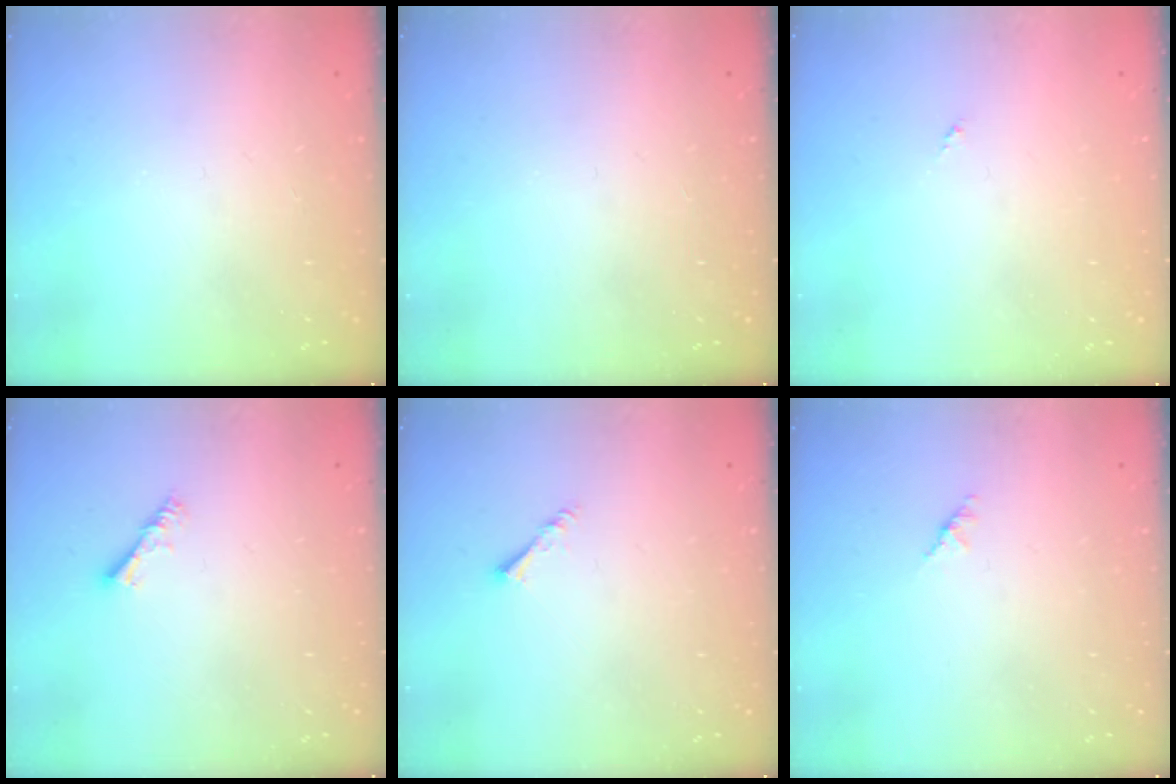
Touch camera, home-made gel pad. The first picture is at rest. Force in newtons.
{"total": 0.0}
{"total": 0.0}
{"total": 3.6, "press": 3.5, "slide": 0.7}
{"total": 1.6, "press": 1.6, "slide": 0.3}
{"total": 1.4, "press": 1.3, "slide": 0.4}